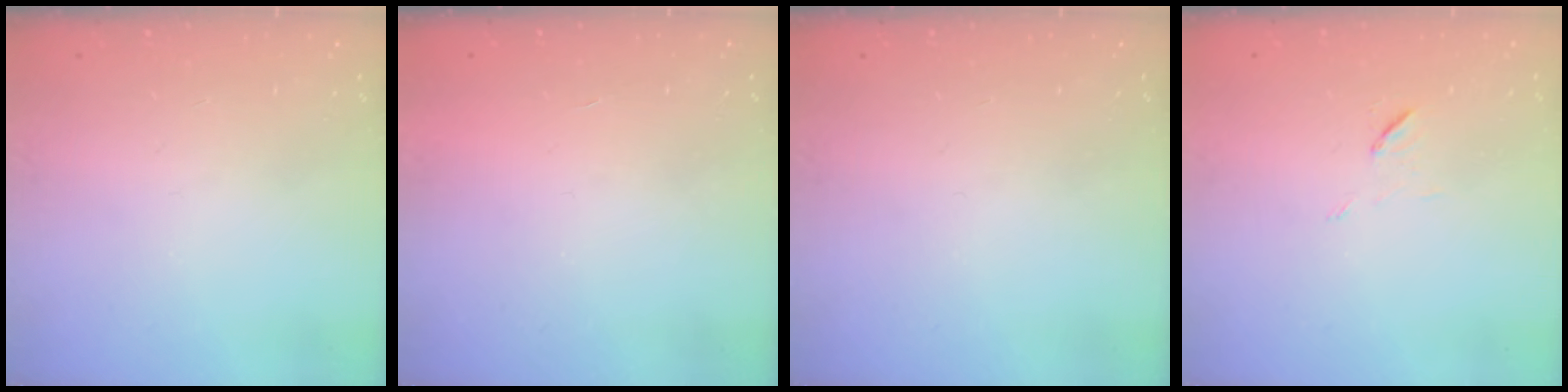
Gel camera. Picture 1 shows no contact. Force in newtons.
{"total": 1.8, "press": 1.8, "slide": 0.1}
{"total": 0.0}
{"total": 6.6, "press": 6.3, "slide": 2.0}